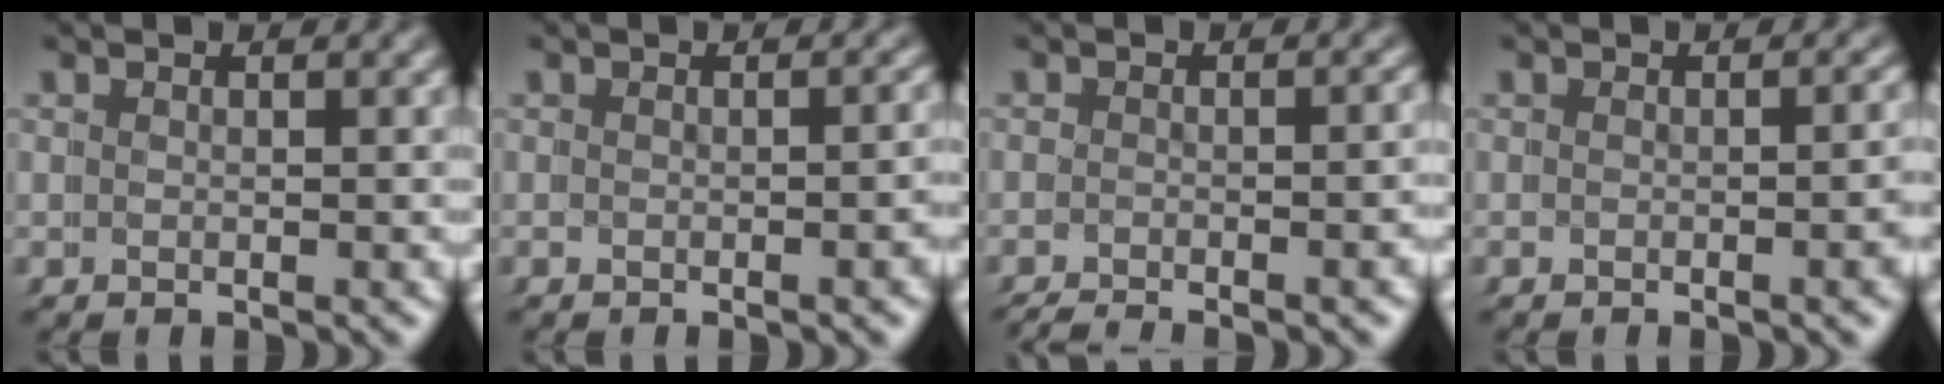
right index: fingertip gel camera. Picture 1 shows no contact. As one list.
[{"total": 1.7, "force": [-0.6, 0.0, 1.6], "torque": [-0.006, 0.009, -0.013]}, {"total": 2.5, "force": [-2.2, 0.1, 1.2], "torque": [-0.007, 0.000, -0.038]}, {"total": 2.3, "force": [-0.5, 0.1, 2.2], "torque": [-0.014, 0.009, -0.013]}]